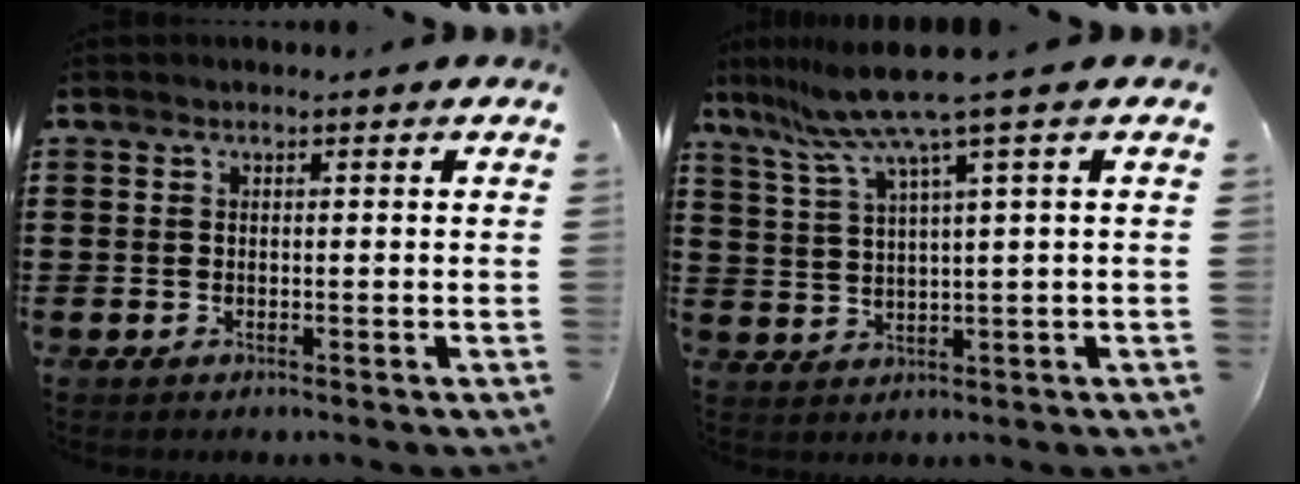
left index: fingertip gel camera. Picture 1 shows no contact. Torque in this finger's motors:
{"motor_torque": [1.01, -0.78, 0.33, 0.15]}